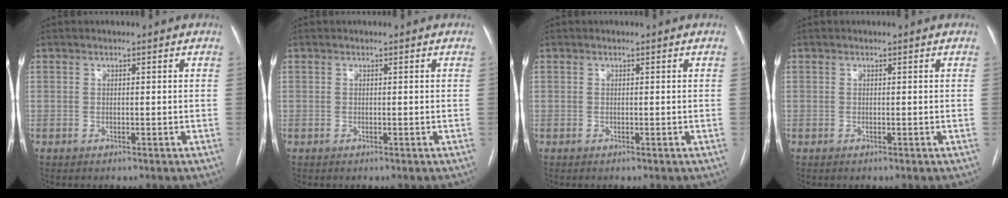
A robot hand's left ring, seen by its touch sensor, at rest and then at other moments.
{"total": 0.0}
{"total": 0.0}
{"total": 0.0}